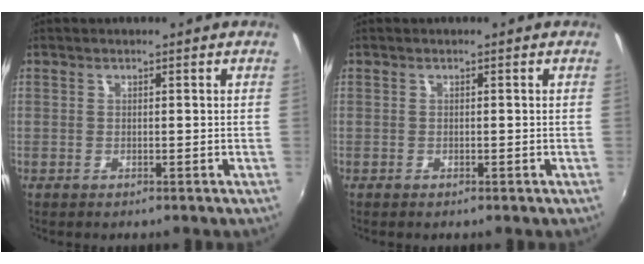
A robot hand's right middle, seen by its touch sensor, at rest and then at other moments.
{"total": 0.0}